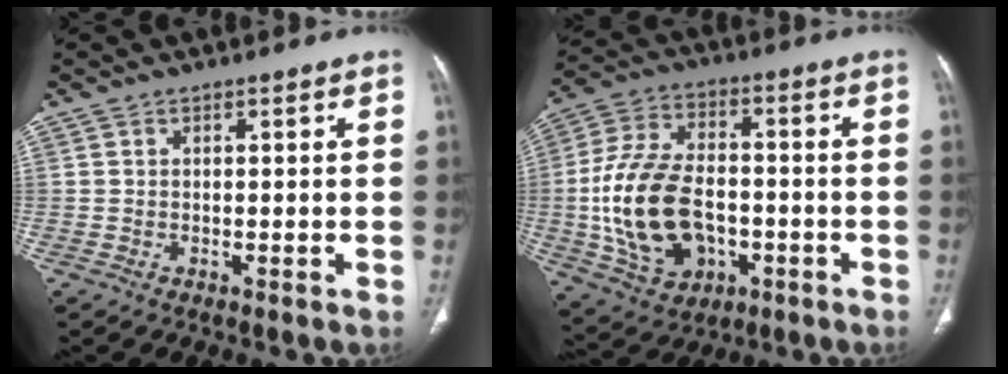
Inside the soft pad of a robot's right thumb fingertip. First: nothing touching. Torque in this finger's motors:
{"motor_torque": [2.53, 1.68, 2.15, -0.60, 0.66]}